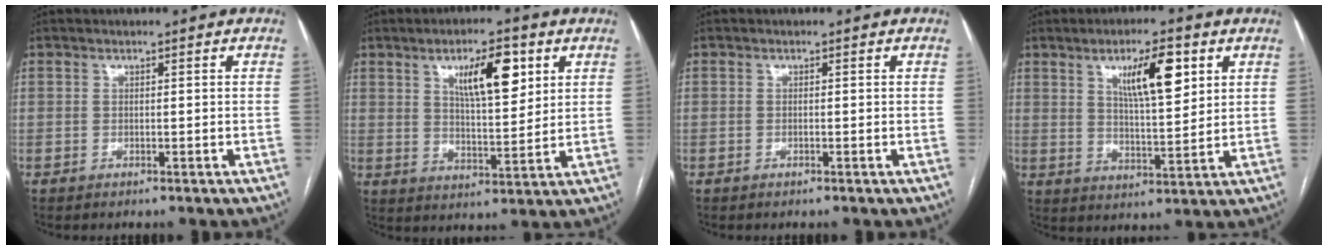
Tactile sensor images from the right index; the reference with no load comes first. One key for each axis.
{"total": 10.1, "fx": 4.6, "fy": 3.0, "fz": 8.5, "tx": -0.142, "ty": 0.004, "tz": 0.079}
{"total": 0.0}
{"total": 9.9, "fx": 4.5, "fy": 2.2, "fz": 8.5, "tx": -0.145, "ty": 0.002, "tz": 0.077}